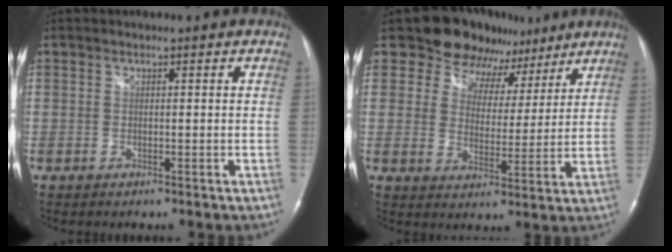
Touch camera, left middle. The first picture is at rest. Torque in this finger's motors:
{"motor_torque": [0.26, -0.20, -0.03, -0.01]}